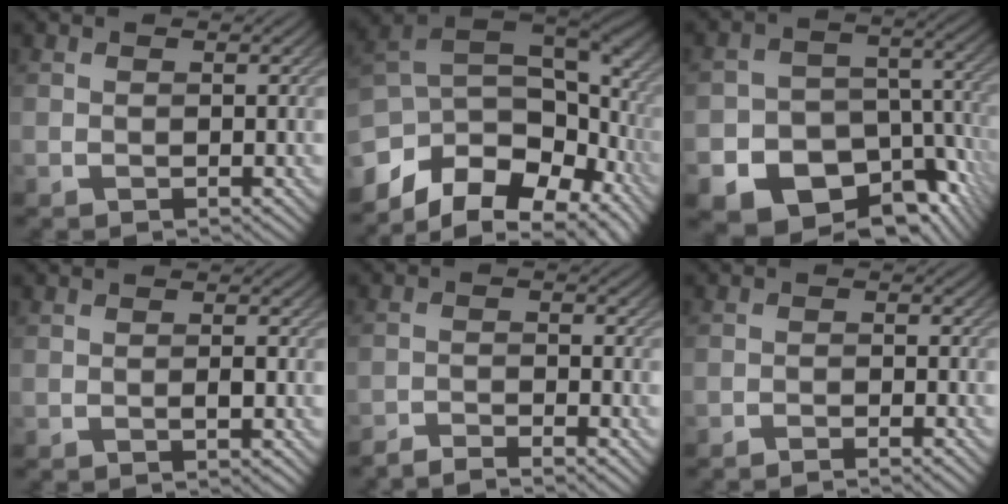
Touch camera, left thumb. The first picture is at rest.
{"total": 13.3, "force": [-5.8, 7.5, 9.2], "torque": [-0.229, -0.024, -0.082]}
{"total": 18.8, "force": [-11.2, 13.3, 7.1], "torque": [-0.124, -0.069, -0.149]}
{"total": 1.0, "force": [-0.3, 0.1, 1.0], "torque": [-0.015, 0.001, -0.005]}
{"total": 3.9, "force": [-3.6, 0.3, 1.5], "torque": [-0.028, 0.001, -0.071]}
{"total": 2.5, "force": [-2.1, 0.2, 1.5], "torque": [-0.026, 0.005, -0.043]}